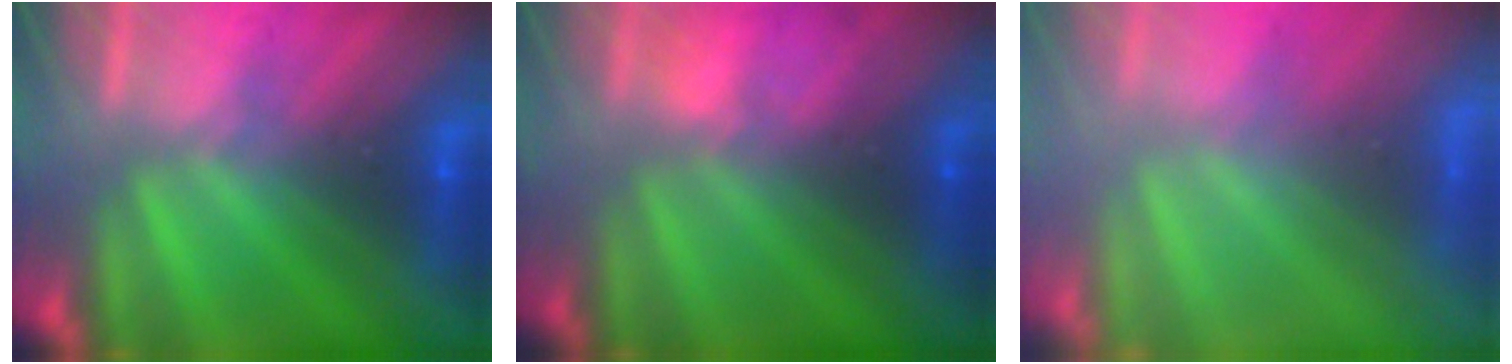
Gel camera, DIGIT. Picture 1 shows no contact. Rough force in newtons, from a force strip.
{"total": 2.4}
{"total": 9.6}